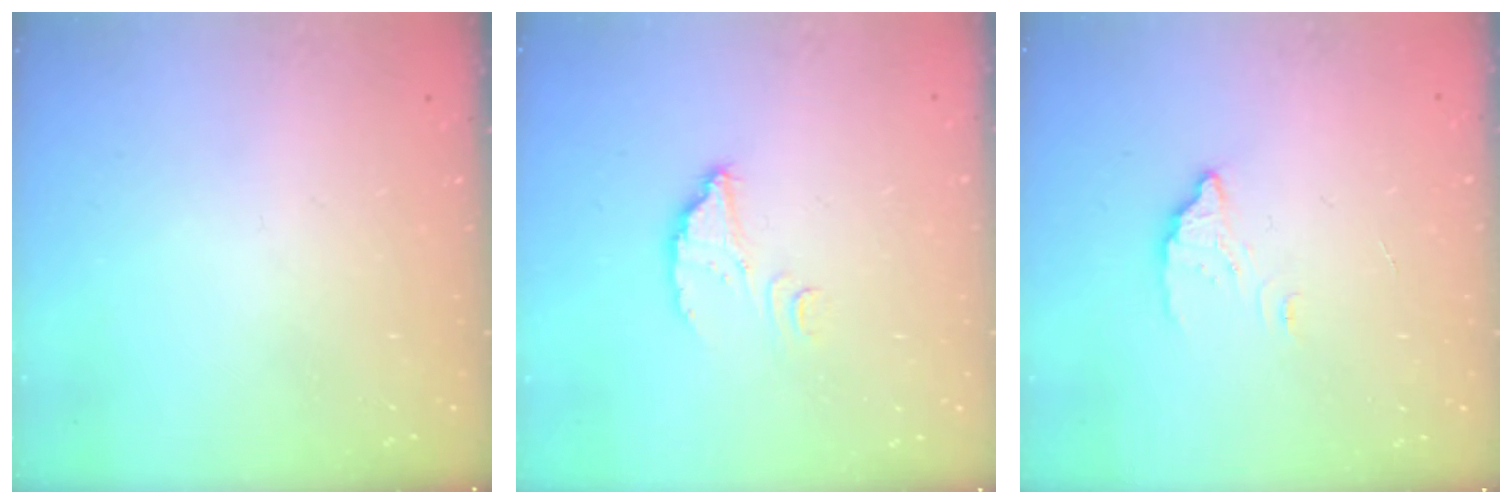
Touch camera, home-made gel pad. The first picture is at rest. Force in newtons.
{"total": 3.8, "press": 3.8, "slide": 0.2}
{"total": 2.8, "press": 2.8, "slide": 0.2}